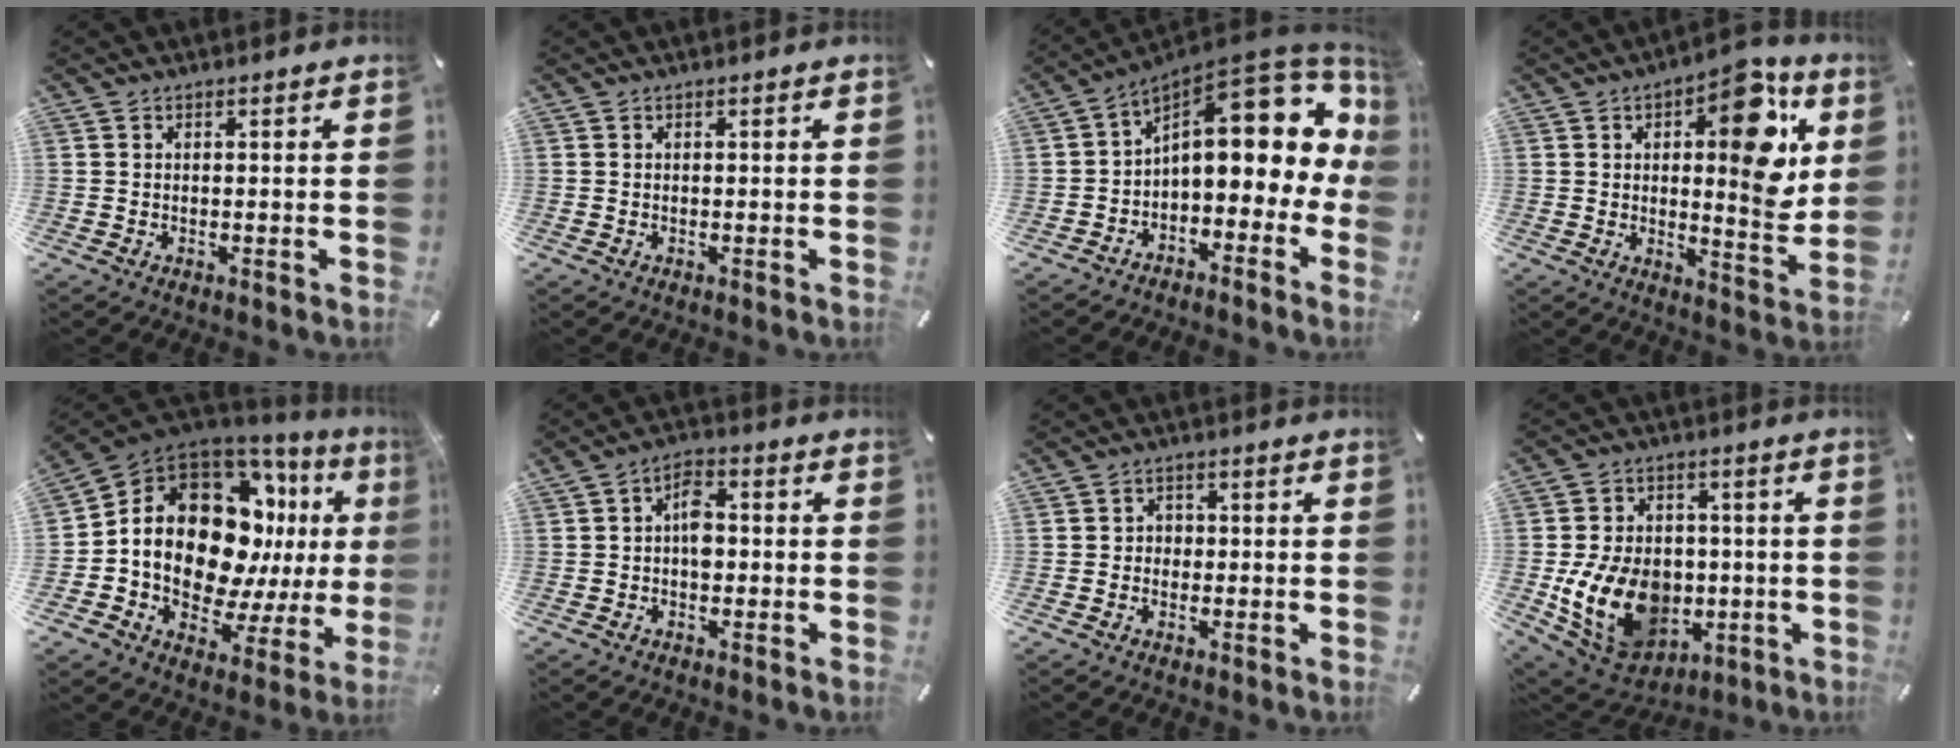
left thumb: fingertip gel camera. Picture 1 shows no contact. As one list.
[{"total": 0.0}, {"total": 16.7, "force": [5.5, 8.7, 13.1], "torque": [-0.166, -0.054, 0.093]}, {"total": 17.5, "force": [5.6, 7.2, 14.9], "torque": [-0.170, -0.041, 0.082]}, {"total": 21.6, "force": [4.1, 14.4, 15.5], "torque": [-0.284, -0.049, 0.074]}, {"total": 5.6, "force": [-0.3, 3.6, 4.2], "torque": [-0.055, 0.006, -0.011]}, {"total": 3.1, "force": [-0.9, 2.8, 0.8], "torque": [-0.009, 0.006, -0.023]}, {"total": 17.2, "force": [-2.8, 13.4, 10.4], "torque": [-0.211, 0.004, -0.036]}]